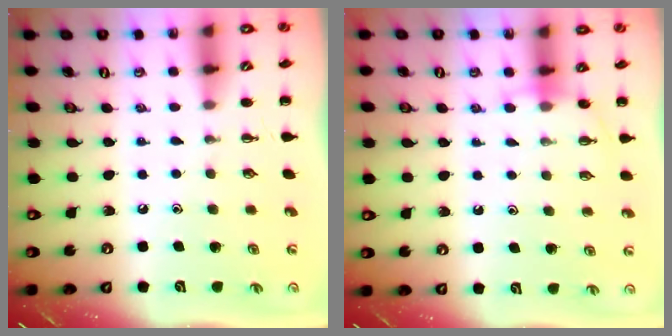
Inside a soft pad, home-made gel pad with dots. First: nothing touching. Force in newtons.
{"total": 5.5, "press": 5.4, "slide": 1.3}